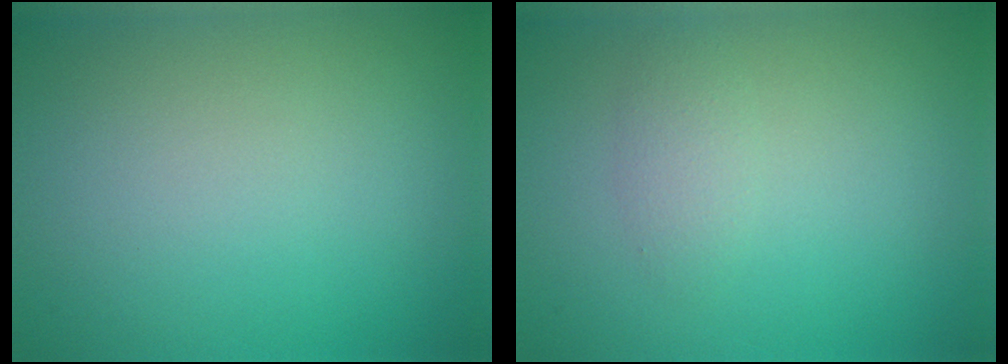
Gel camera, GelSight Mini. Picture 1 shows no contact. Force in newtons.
{"total": 1.3, "press": 1.3, "slide": 0.1}